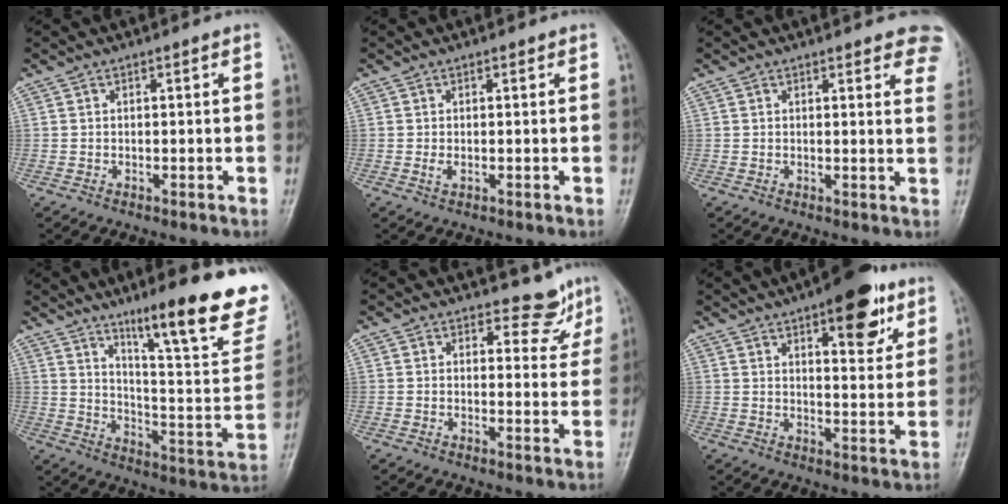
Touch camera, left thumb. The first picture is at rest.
{"total": 1.2, "force": [0.1, 0.7, 1.0], "torque": [-0.018, -0.003, 0.002]}
{"total": 8.7, "force": [6.6, 2.8, 5.0], "torque": [-0.025, -0.022, 0.058]}
{"total": 23.5, "force": [15.4, 3.8, 17.3], "torque": [-0.213, -0.079, 0.231]}
{"total": 4.9, "force": [4.1, 2.5, 0.5], "torque": [0.019, -0.035, 0.042]}
{"total": 12.9, "force": [7.2, 5.0, 9.4], "torque": [-0.092, -0.031, 0.096]}